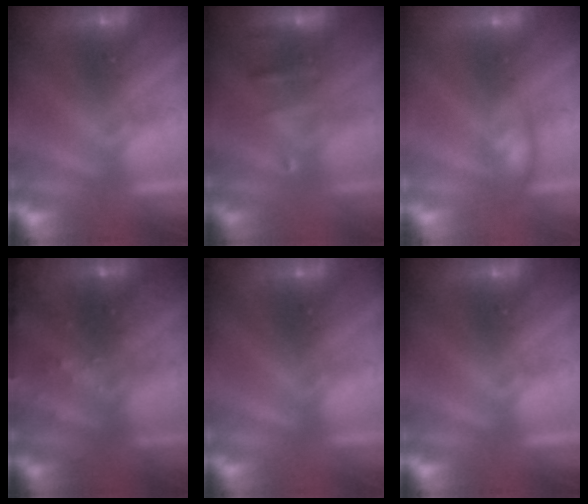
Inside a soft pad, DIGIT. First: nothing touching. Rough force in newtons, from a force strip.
{"total": 2.5}
{"total": 2.3}
{"total": 8.9}
{"total": 2.2}
{"total": 0.0}